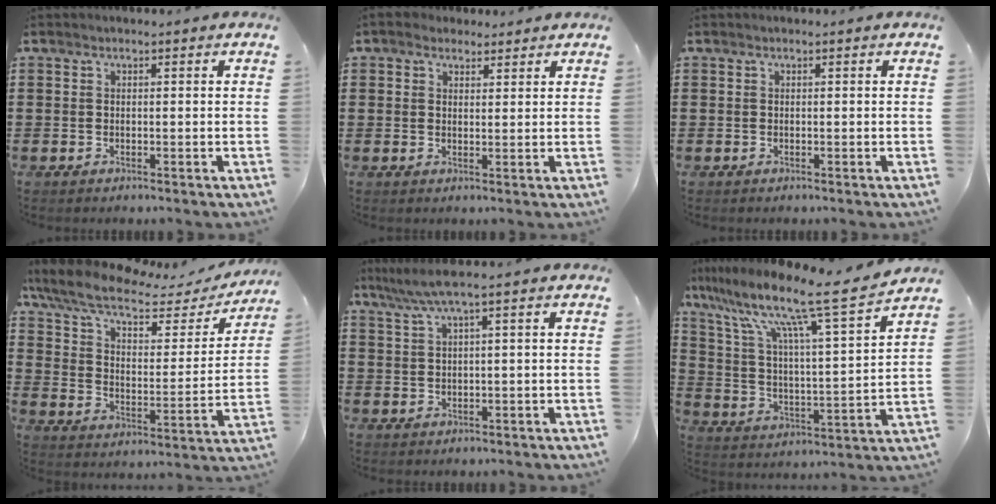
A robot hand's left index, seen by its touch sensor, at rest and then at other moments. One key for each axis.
{"total": 2.6, "fx": 2.3, "fy": 1.1, "fz": 0.5, "tx": -0.016, "ty": 0.003, "tz": 0.043}
{"total": 0.0}
{"total": 9.8, "fx": 7.2, "fy": 2.6, "fz": 6.2, "tx": -0.143, "ty": -0.030, "tz": 0.122}
{"total": 3.4, "fx": 1.3, "fy": -0.2, "fz": 3.2, "tx": -0.070, "ty": -0.005, "tz": 0.018}
{"total": 12.5, "fx": 10.0, "fy": 0.1, "fz": 7.6, "tx": -0.175, "ty": -0.071, "tz": 0.157}